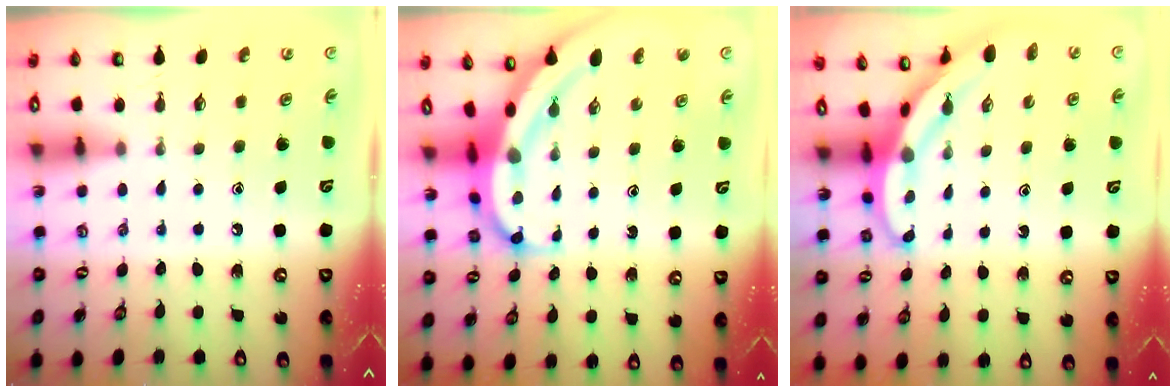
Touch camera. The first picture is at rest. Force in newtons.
{"total": 8.9, "press": 8.8, "slide": 0.9}
{"total": 3.4, "press": 3.4, "slide": 0.1}